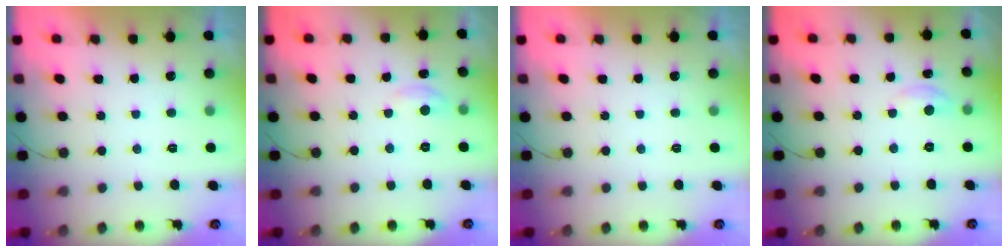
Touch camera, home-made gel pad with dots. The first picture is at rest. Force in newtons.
{"total": 2.7, "press": 2.7, "slide": 0.4}
{"total": 0.0}
{"total": 3.1, "press": 3.0, "slide": 0.4}